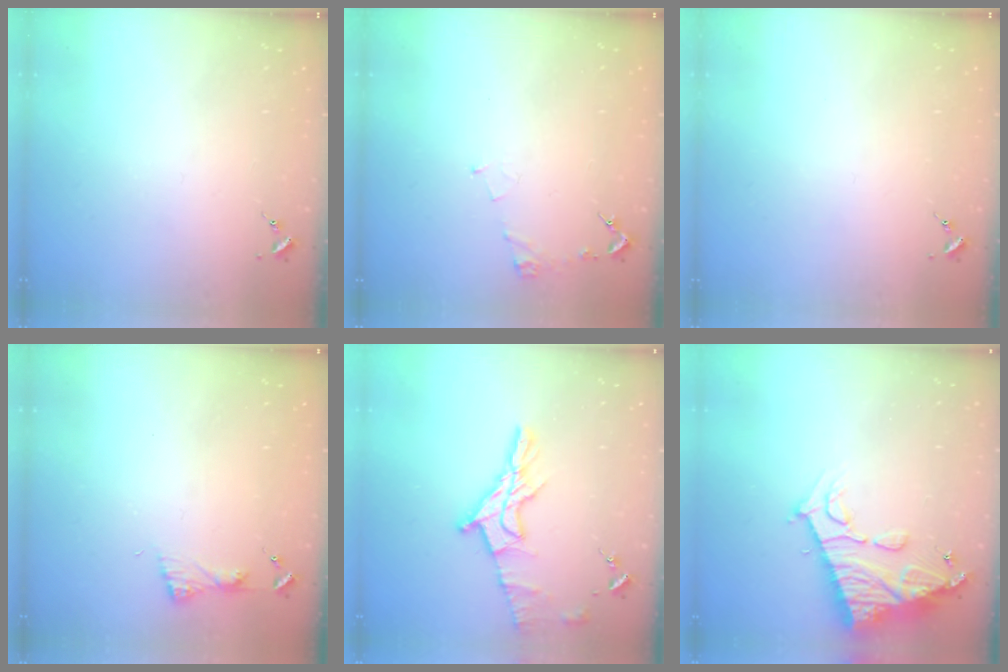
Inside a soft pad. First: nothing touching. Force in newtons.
{"total": 4.6, "press": 4.6, "slide": 0.6}
{"total": 0.0}
{"total": 5.6, "press": 5.5, "slide": 0.7}
{"total": 12.6, "press": 12.6, "slide": 1.2}
{"total": 14.5, "press": 14.4, "slide": 1.4}